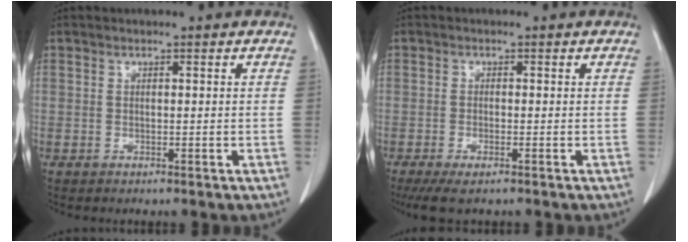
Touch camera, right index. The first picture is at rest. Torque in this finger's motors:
{"motor_torque": [0.41, -0.32, 0.15, 0.04]}